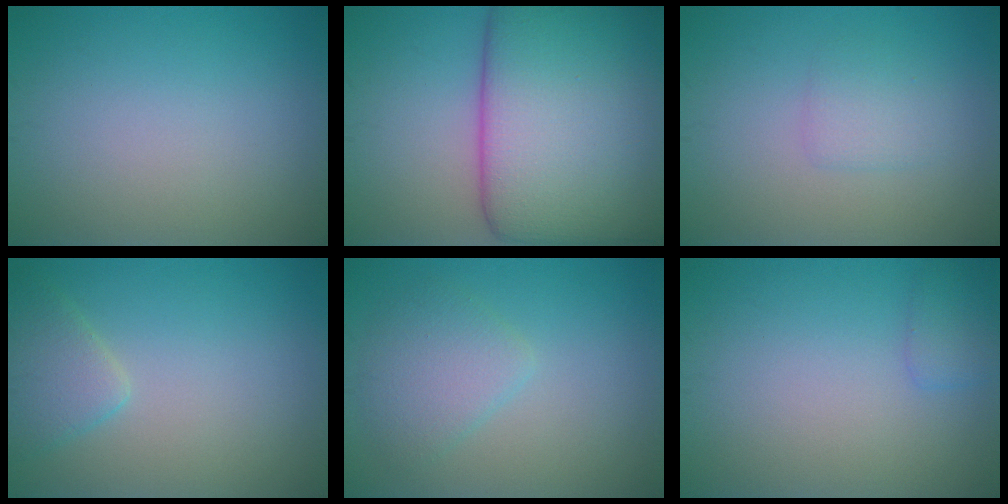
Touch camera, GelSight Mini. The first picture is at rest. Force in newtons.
{"total": 17.0, "press": 17.0, "slide": 0.5}
{"total": 1.8, "press": 1.8, "slide": 0.1}
{"total": 2.8, "press": 2.8, "slide": 0.2}
{"total": 3.0, "press": 3.0, "slide": 0.2}
{"total": 1.3, "press": 1.3, "slide": 0.0}